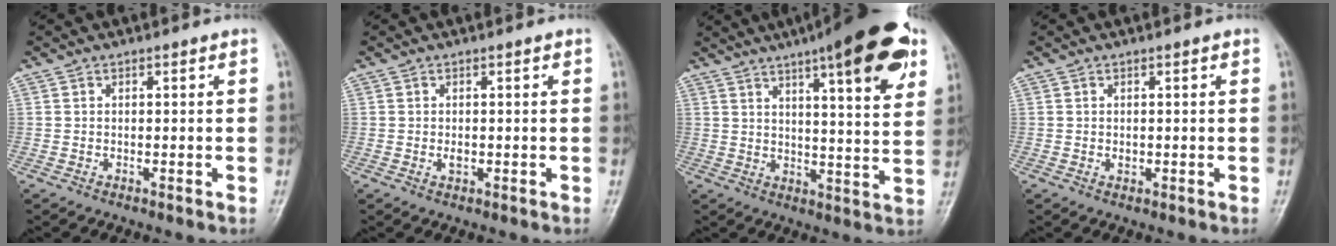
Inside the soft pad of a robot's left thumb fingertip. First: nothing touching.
{"total": 1.5, "force": [0.0, 0.9, 1.1], "torque": [-0.013, -0.001, -0.001]}
{"total": 19.1, "force": [10.4, 4.3, 15.4], "torque": [-0.192, -0.028, 0.140]}
{"total": 1.0, "force": [0.1, 0.7, 0.7], "torque": [-0.007, 0.000, 0.003]}